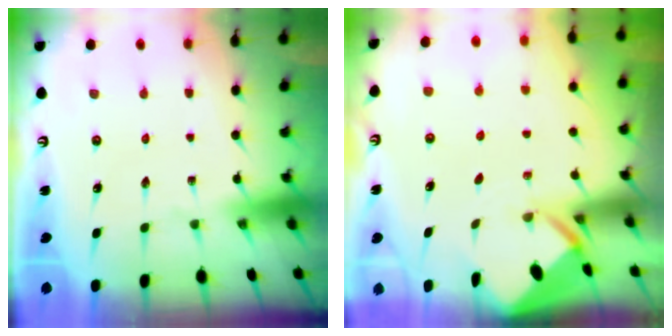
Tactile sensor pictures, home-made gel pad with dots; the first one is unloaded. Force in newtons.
{"total": 1.9, "press": 1.9, "slide": 0.1}